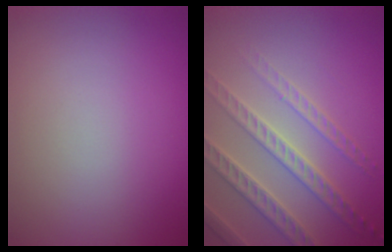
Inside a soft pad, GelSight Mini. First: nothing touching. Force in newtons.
{"total": 4.0, "press": 3.9, "slide": 0.8}